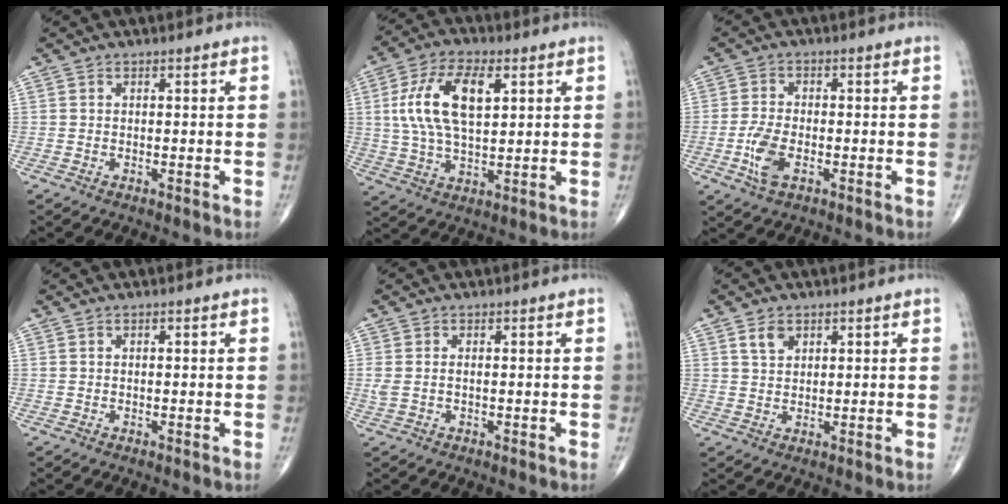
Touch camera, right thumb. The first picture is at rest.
{"total": 13.9, "force": [3.6, 6.7, 11.6], "torque": [-0.227, 0.002, 0.069]}
{"total": 5.9, "force": [-2.0, 2.8, 4.8], "torque": [-0.106, 0.005, -0.038]}
{"total": 0.0}
{"total": 2.1, "force": [-0.1, 1.2, 1.7], "torque": [-0.056, 0.003, -0.001]}
{"total": 3.1, "force": [1.7, 2.0, 1.7], "torque": [-0.023, -0.008, 0.034]}